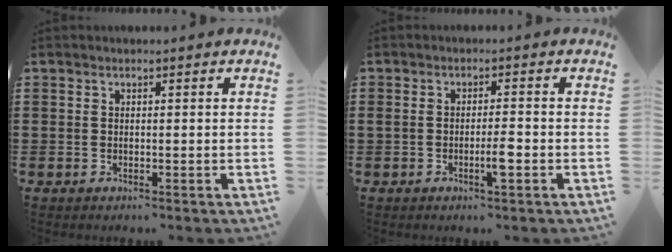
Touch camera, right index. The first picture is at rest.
{"total": 3.2, "force": [-1.2, 0.5, 3.0], "torque": [-0.052, 0.002, -0.021]}